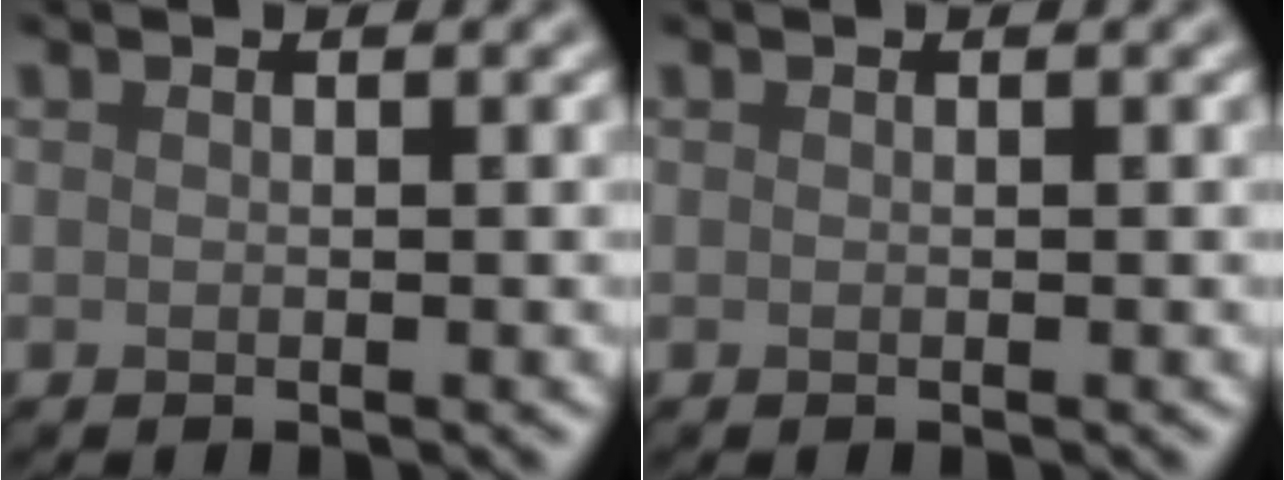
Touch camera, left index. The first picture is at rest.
{"total": 0.0}